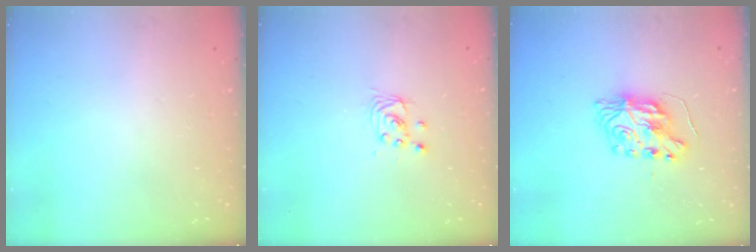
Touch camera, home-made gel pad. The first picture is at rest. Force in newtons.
{"total": 2.9, "press": 2.9, "slide": 0.2}
{"total": 8.2, "press": 8.2, "slide": 0.5}